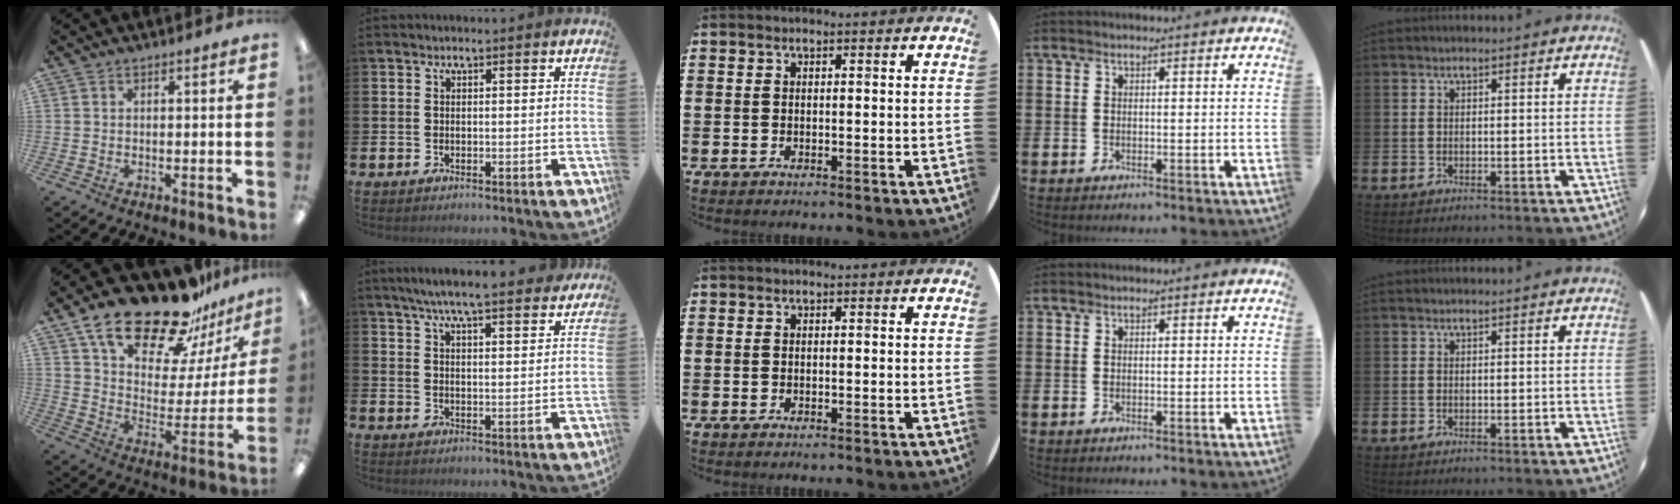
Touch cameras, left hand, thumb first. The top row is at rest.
{"thumb": {"total": 24.4, "force": [18.5, 9.2, 13.0], "torque": [-0.213, -0.124, 0.319]}, "index": {"total": 7.1, "force": [6.6, 0.3, 2.5], "torque": [-0.055, -0.034, 0.115]}}